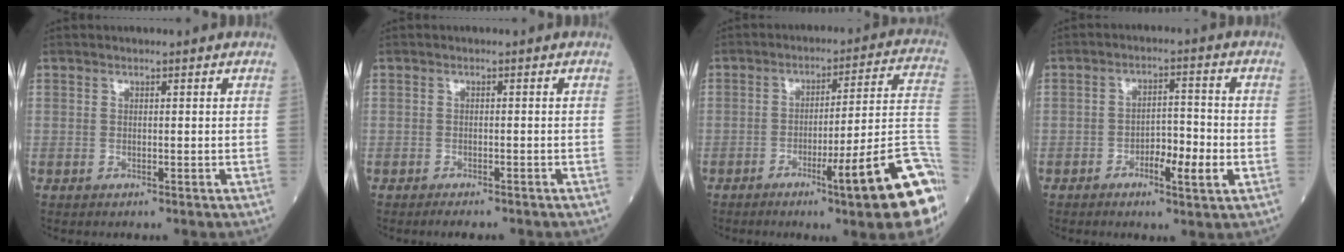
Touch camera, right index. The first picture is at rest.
{"total": 3.2, "force": [-2.7, 0.6, 1.5], "torque": [-0.019, -0.005, -0.031]}
{"total": 17.3, "force": [-8.0, -0.4, 15.4], "torque": [-0.139, 0.004, -0.112]}
{"total": 5.8, "force": [-2.1, 1.5, 5.2], "torque": [-0.080, 0.006, -0.033]}